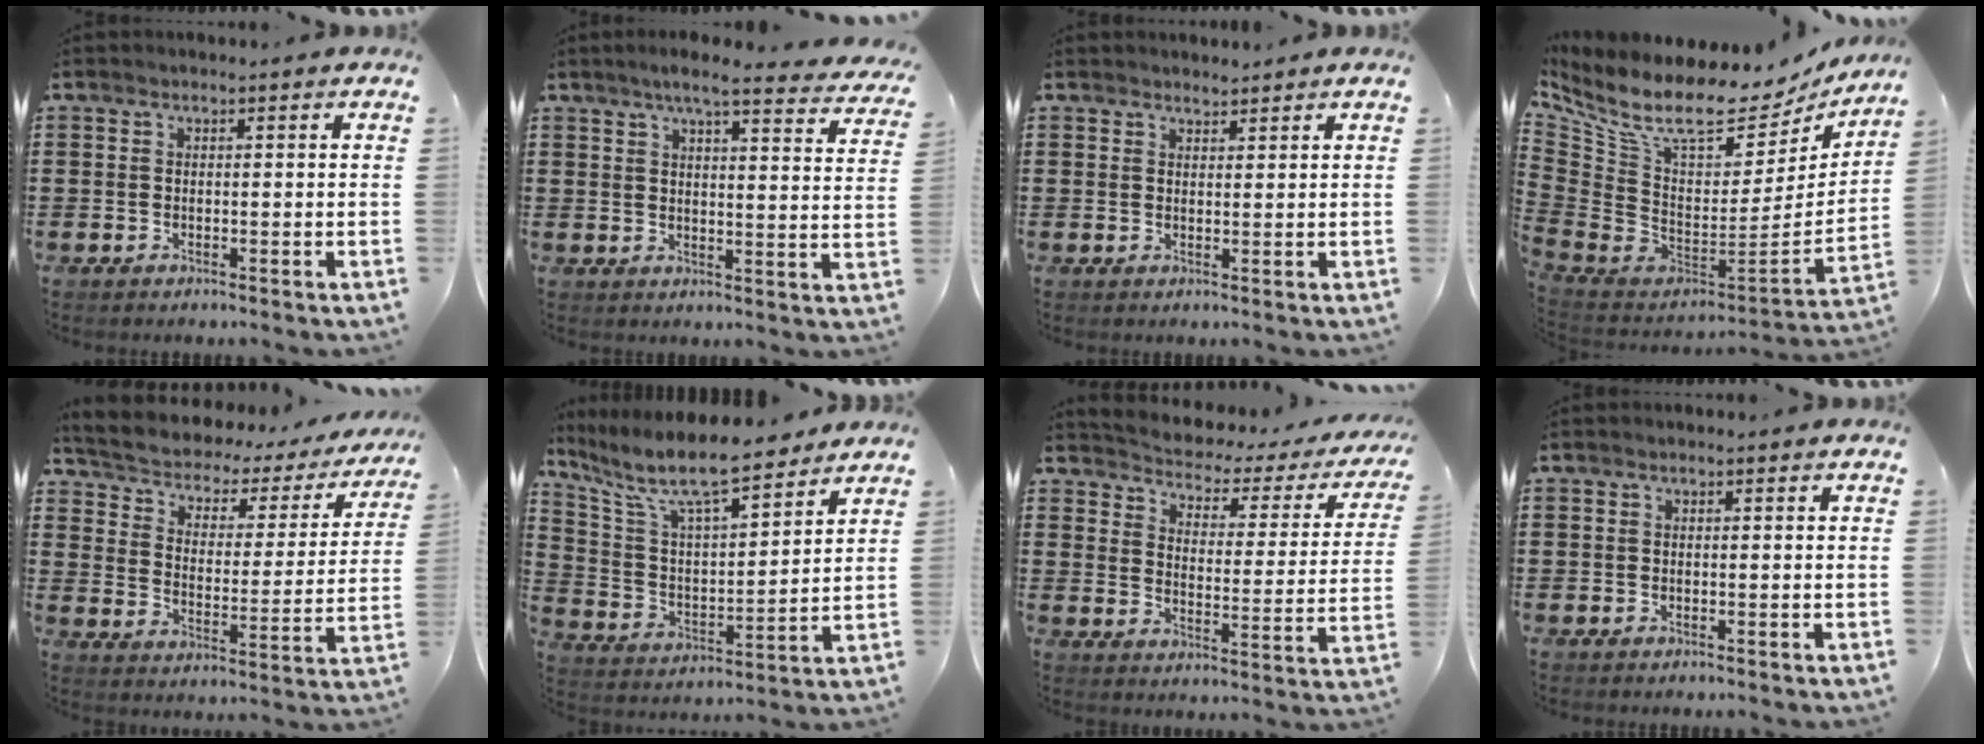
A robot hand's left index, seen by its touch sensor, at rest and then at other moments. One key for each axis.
{"total": 5.4, "fx": 4.5, "fy": -0.2, "fz": 3.0, "tx": -0.065, "ty": -0.020, "tz": 0.074}
{"total": 1.3, "fx": 1.2, "fy": 0.2, "fz": 0.1, "tx": -0.004, "ty": 0.001, "tz": 0.024}
{"total": 10.2, "fx": 7.2, "fy": 3.1, "fz": 6.6, "tx": -0.159, "ty": -0.071, "tz": 0.119}
{"total": 2.6, "fx": 1.8, "fy": 1.5, "fz": 1.1, "tx": -0.038, "ty": -0.023, "tz": 0.018}
{"total": 8.8, "fx": 7.3, "fy": 1.4, "fz": 4.6, "tx": -0.124, "ty": -0.049, "tz": 0.122}
{"total": 2.1, "fx": 2.0, "fy": 0.6, "fz": 0.5, "tx": -0.031, "ty": -0.029, "tz": 0.022}
{"total": 0.0}